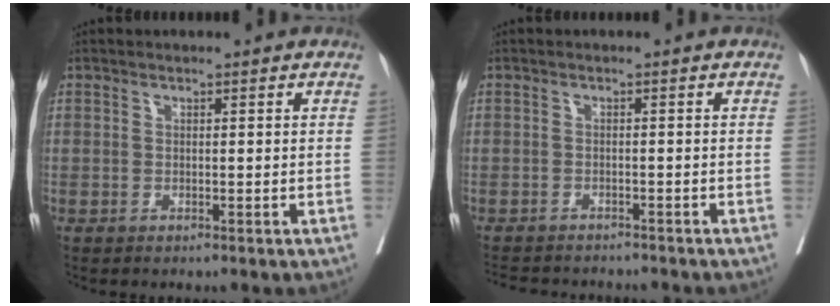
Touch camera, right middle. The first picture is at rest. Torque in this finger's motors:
{"motor_torque": [0.35, -0.55, 0.04, 0.02]}